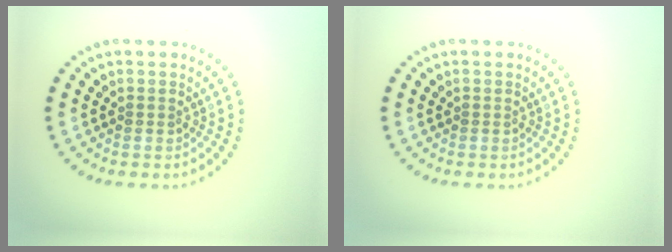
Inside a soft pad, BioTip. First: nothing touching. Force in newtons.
{"total": 0.0}